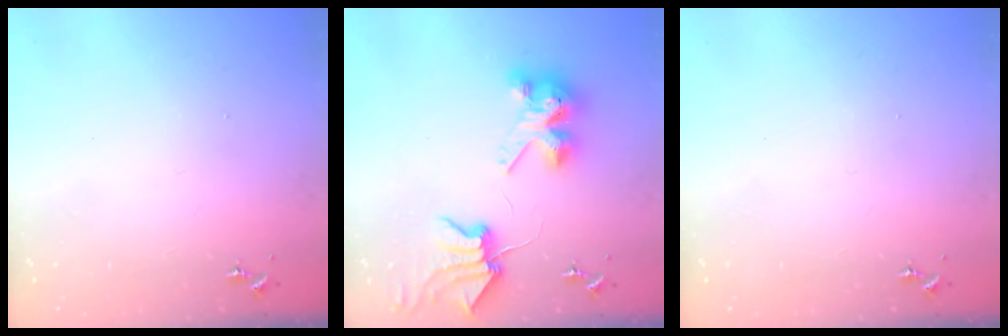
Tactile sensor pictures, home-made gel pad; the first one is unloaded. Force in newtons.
{"total": 9.2, "press": 9.1, "slide": 1.1}
{"total": 0.0}